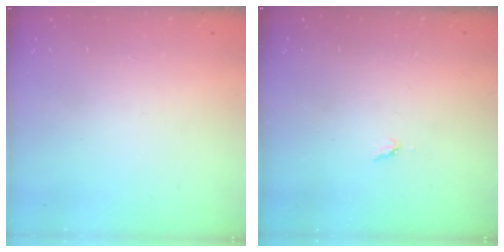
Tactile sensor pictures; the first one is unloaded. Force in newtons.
{"total": 4.4, "press": 4.4, "slide": 0.4}